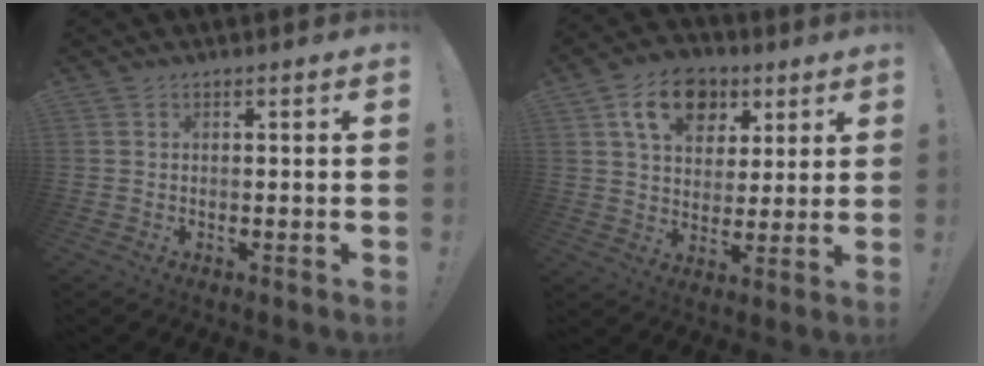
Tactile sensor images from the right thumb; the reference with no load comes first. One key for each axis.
{"total": 14.7, "fx": 6.8, "fy": 10.5, "fz": 7.7, "tx": -0.113, "ty": -0.019, "tz": 0.128}